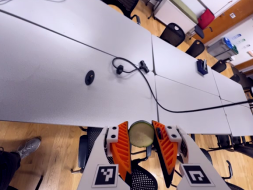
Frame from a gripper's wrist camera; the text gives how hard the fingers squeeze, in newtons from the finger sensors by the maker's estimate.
{"total": 10.4, "left": 10.8, "right": 10.0}